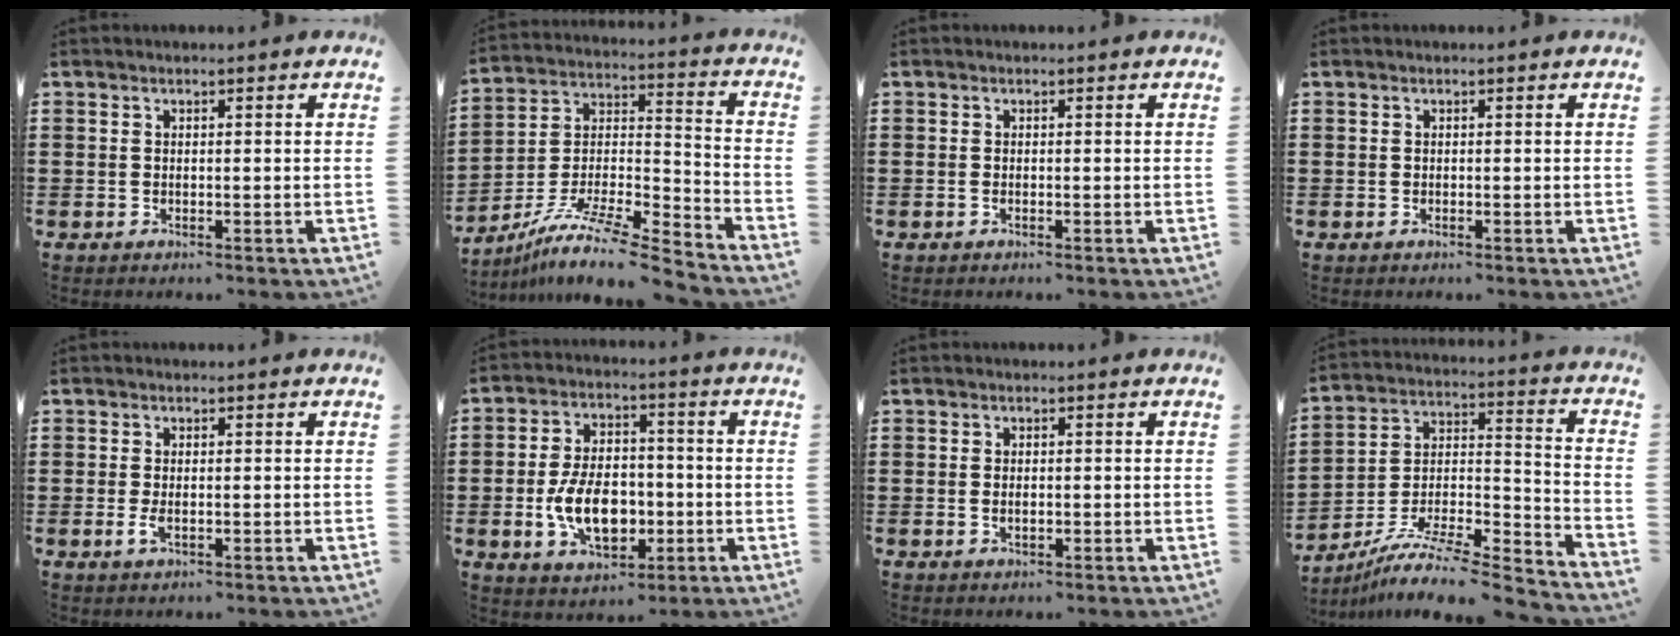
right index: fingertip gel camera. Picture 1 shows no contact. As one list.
[{"total": 10.7, "force": [-8.8, 1.1, 6.0], "torque": [-0.112, 0.009, -0.175]}, {"total": 0.5, "force": [-0.3, 0.0, 0.4], "torque": [-0.008, -0.002, -0.005]}, {"total": 0.0}, {"total": 2.0, "force": [-0.3, 0.9, 1.8], "torque": [-0.050, -0.008, -0.009]}, {"total": 10.3, "force": [-2.3, 6.2, 7.9], "torque": [-0.137, 0.000, -0.044]}, {"total": 1.5, "force": [-0.2, 0.6, 1.4], "torque": [-0.028, 0.001, -0.003]}, {"total": 8.2, "force": [-6.9, 1.4, 4.3], "torque": [-0.078, 0.002, -0.139]}]